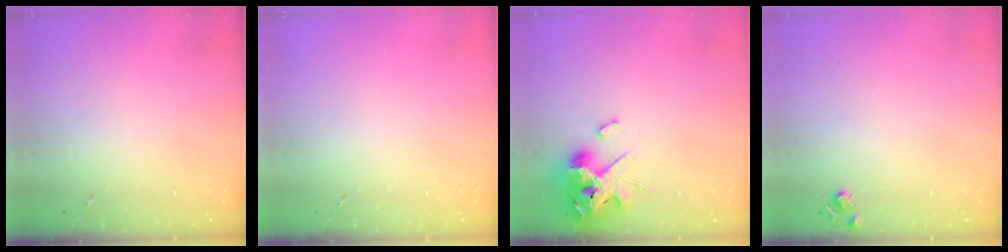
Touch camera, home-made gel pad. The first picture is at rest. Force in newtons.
{"total": 0.0}
{"total": 14.4, "press": 14.3, "slide": 2.2}
{"total": 5.2, "press": 5.2, "slide": 0.7}